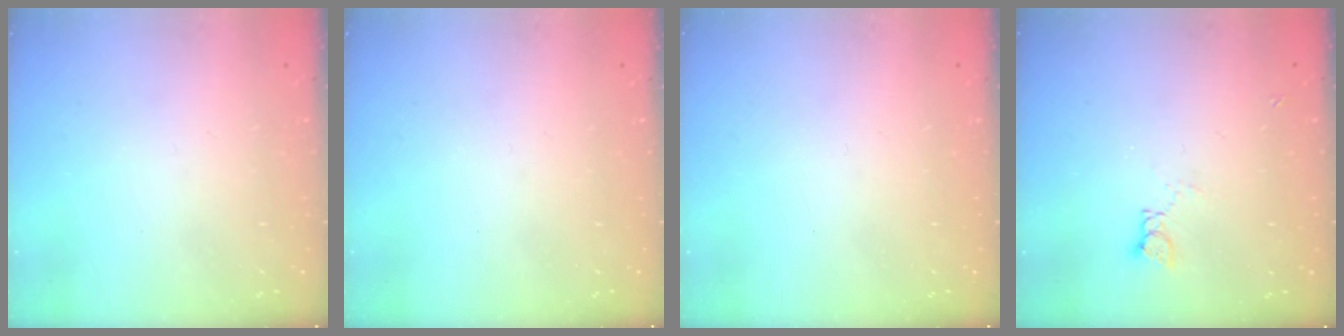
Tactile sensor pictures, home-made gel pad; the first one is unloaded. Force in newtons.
{"total": 0.0}
{"total": 0.0}
{"total": 2.8, "press": 2.8, "slide": 0.4}